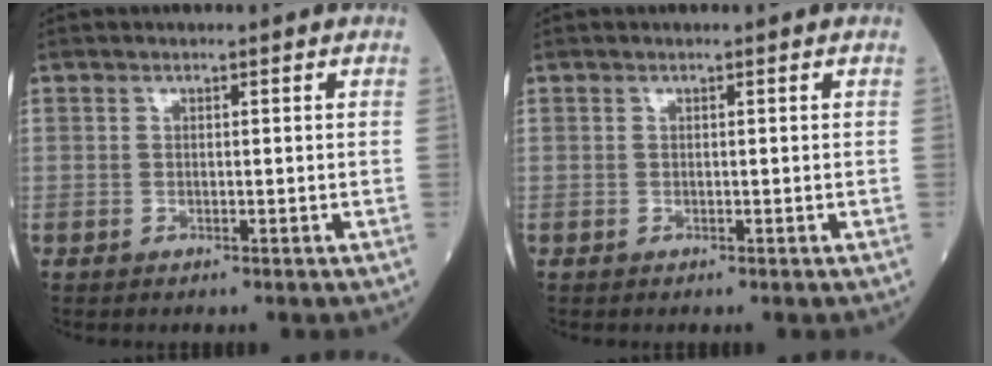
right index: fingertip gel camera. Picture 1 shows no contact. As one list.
[{"total": 0.0}]